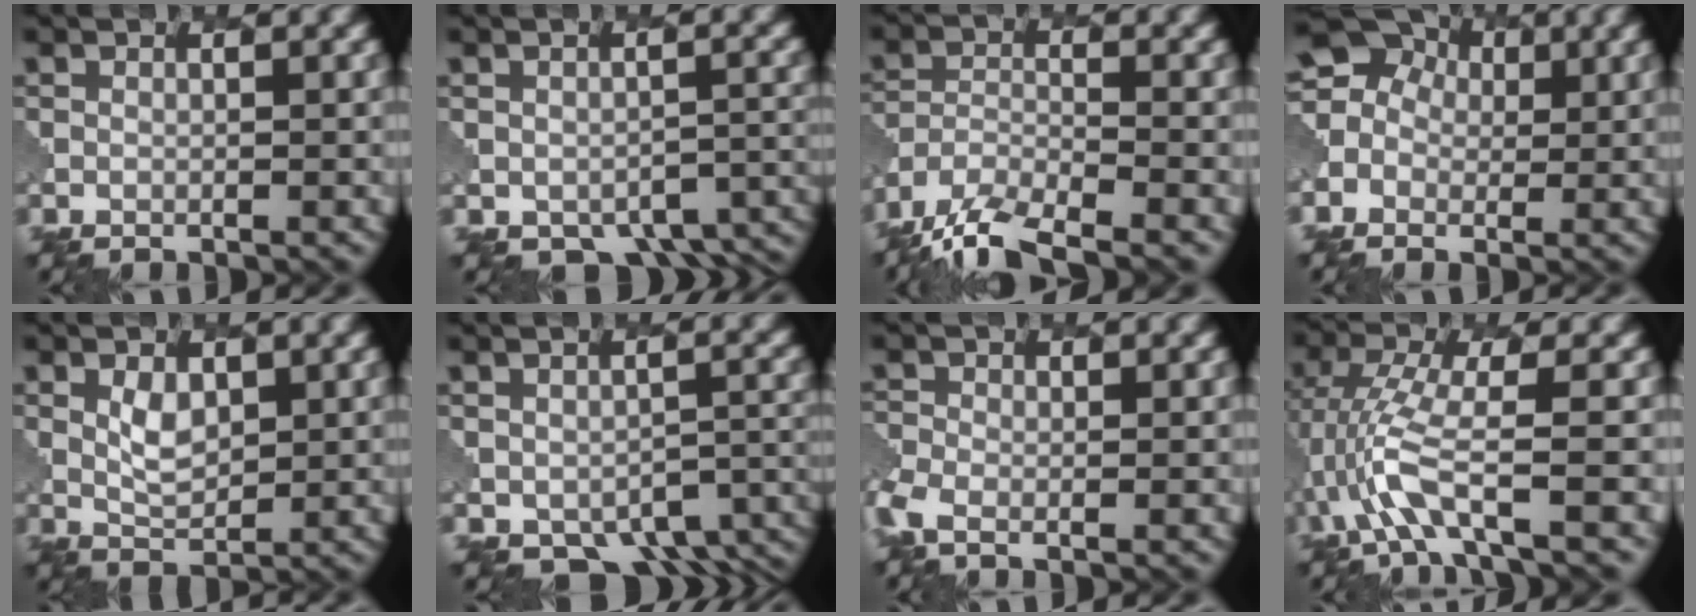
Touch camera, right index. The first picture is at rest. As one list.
[{"total": 6.1, "force": [-4.4, 3.2, 2.7], "torque": [-0.030, -0.025, -0.038]}, {"total": 7.9, "force": [-6.6, 2.4, 3.6], "torque": [-0.072, -0.019, -0.120]}, {"total": 9.2, "force": [1.5, 8.2, 3.8], "torque": [-0.074, 0.039, -0.027]}, {"total": 2.4, "force": [1.1, 1.5, 1.5], "torque": [-0.034, -0.004, 0.026]}, {"total": 6.1, "force": [-3.4, 3.7, 3.5], "torque": [-0.037, -0.029, -0.033]}, {"total": 2.2, "force": [-1.3, 1.1, 1.5], "torque": [-0.039, -0.008, -0.034]}, {"total": 4.6, "force": [-1.6, 0.9, 4.2], "torque": [-0.103, -0.002, -0.033]}]